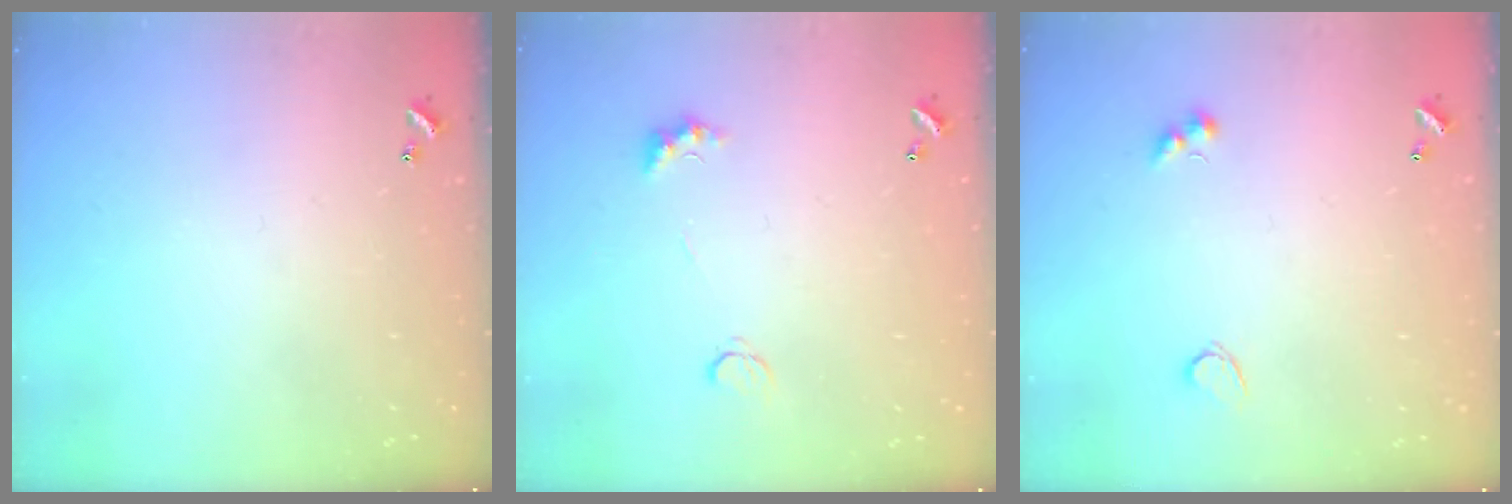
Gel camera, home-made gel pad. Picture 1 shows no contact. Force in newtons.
{"total": 4.0, "press": 3.9, "slide": 0.8}
{"total": 2.8, "press": 2.6, "slide": 0.9}